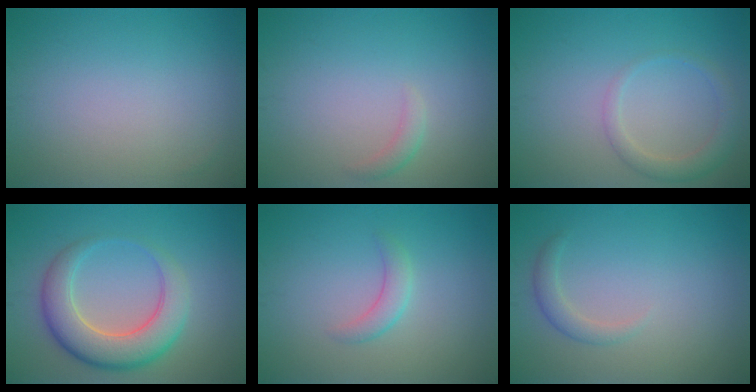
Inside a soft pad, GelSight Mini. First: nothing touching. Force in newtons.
{"total": 1.1, "press": 1.1, "slide": 0.0}
{"total": 2.3, "press": 2.3, "slide": 0.2}
{"total": 6.5, "press": 6.5, "slide": 0.4}
{"total": 1.7, "press": 1.7, "slide": 0.1}
{"total": 1.5, "press": 1.5, "slide": 0.1}